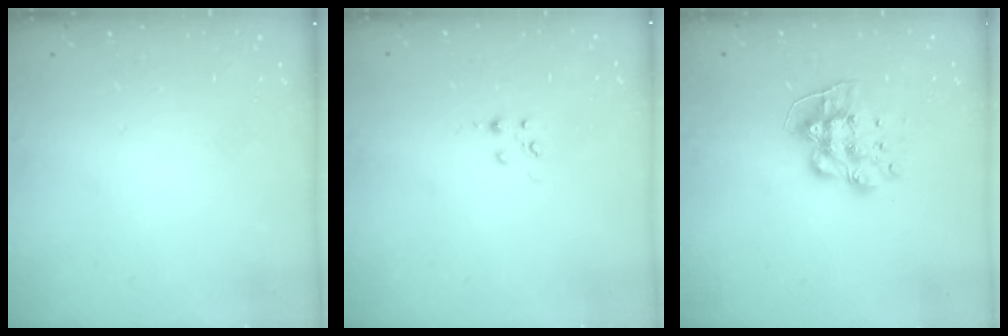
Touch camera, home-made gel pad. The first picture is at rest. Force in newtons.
{"total": 3.8, "press": 3.8, "slide": 0.5}
{"total": 11.3, "press": 11.2, "slide": 0.8}